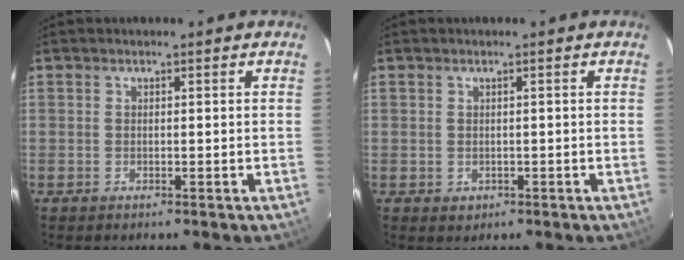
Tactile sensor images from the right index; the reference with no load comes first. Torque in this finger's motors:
{"motor_torque": [0.05, 0.02, -0.06, -0.06]}